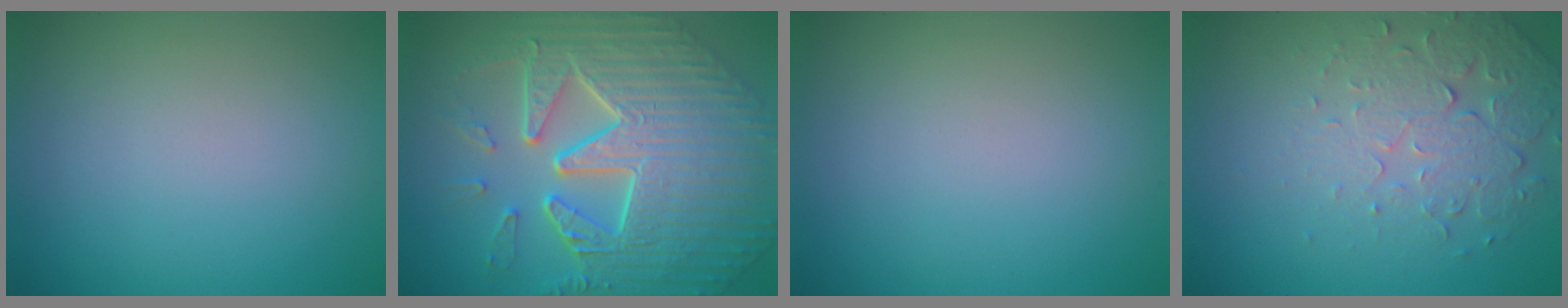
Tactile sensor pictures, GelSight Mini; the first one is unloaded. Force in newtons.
{"total": 11.1, "press": 7.5, "slide": 8.1}
{"total": 0.0}
{"total": 5.0, "press": 3.3, "slide": 3.7}